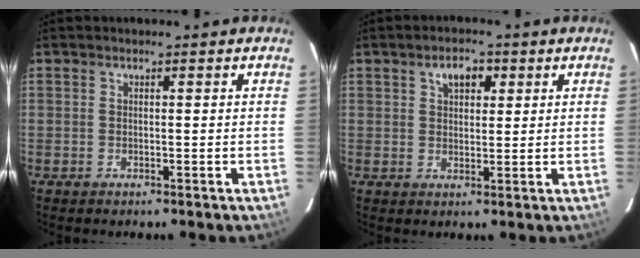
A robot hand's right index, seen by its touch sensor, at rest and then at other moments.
{"total": 4.3, "force": [2.0, 2.7, 2.7], "torque": [-0.042, 0.014, 0.034]}